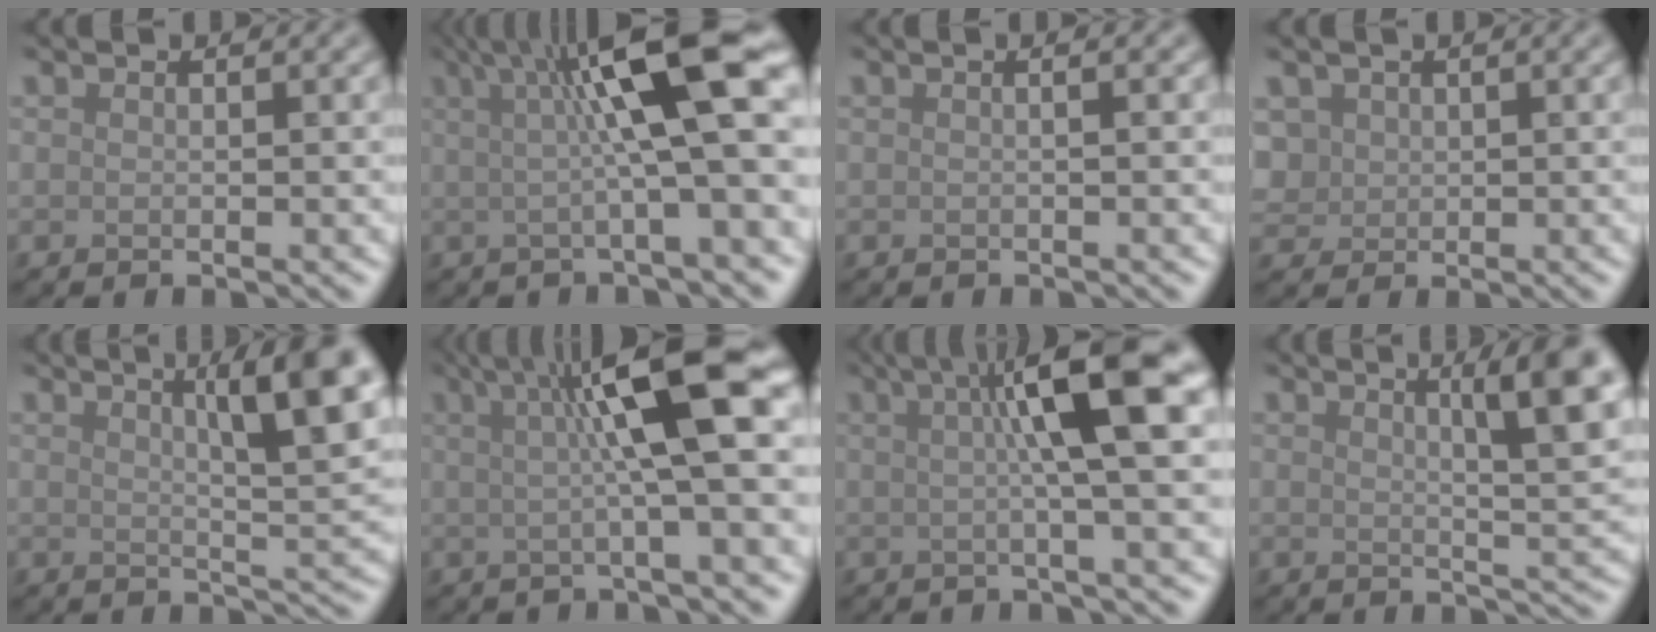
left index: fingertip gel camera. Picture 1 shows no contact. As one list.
[{"total": 10.9, "force": [2.3, 2.0, 10.4], "torque": [-0.142, 0.012, 0.032]}, {"total": 1.7, "force": [0.4, 0.7, 1.4], "torque": [-0.009, 0.003, -0.016]}, {"total": 1.6, "force": [0.6, 1.4, 0.3], "torque": [-0.023, -0.001, 0.017]}, {"total": 9.0, "force": [3.6, 1.9, 8.1], "torque": [-0.098, 0.015, 0.051]}, {"total": 10.1, "force": [2.2, 1.7, 9.7], "torque": [-0.132, 0.012, 0.032]}, {"total": 9.2, "force": [2.1, 1.4, 8.8], "torque": [-0.113, 0.016, 0.027]}, {"total": 8.1, "force": [3.2, 1.7, 7.2], "torque": [-0.076, 0.017, 0.042]}]